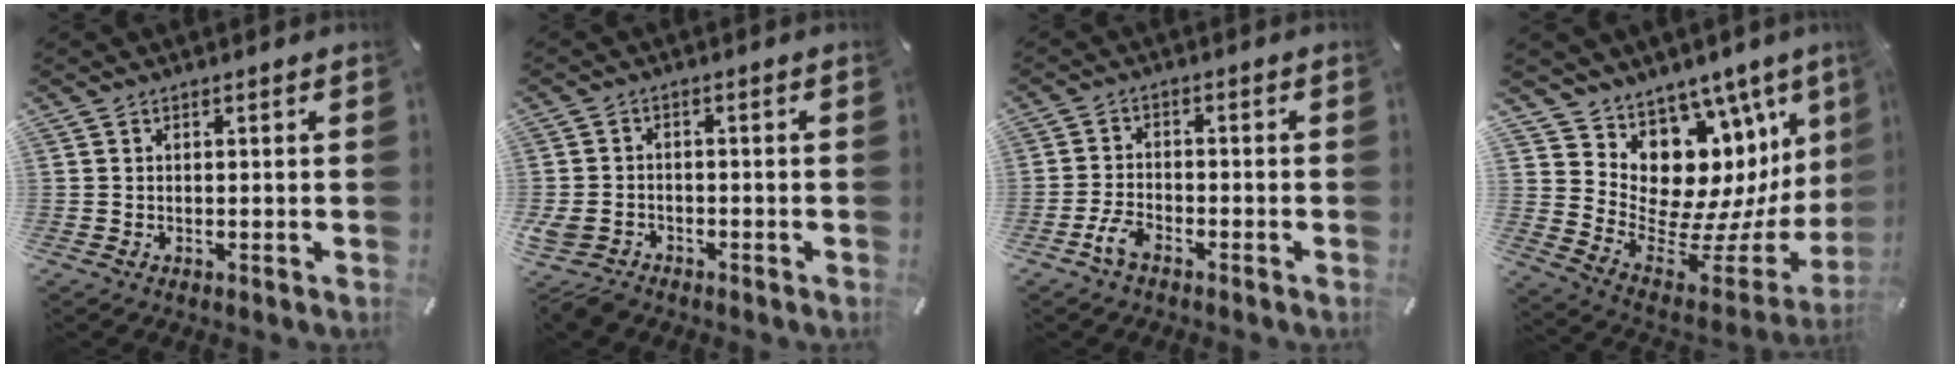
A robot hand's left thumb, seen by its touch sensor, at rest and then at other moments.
{"total": 4.7, "force": [-3.0, 3.0, 1.9], "torque": [-0.058, 0.008, -0.063]}
{"total": 4.5, "force": [-2.9, 2.1, 2.7], "torque": [-0.069, 0.008, -0.061]}
{"total": 14.1, "force": [6.0, 10.7, 6.9], "torque": [-0.090, -0.099, 0.128]}